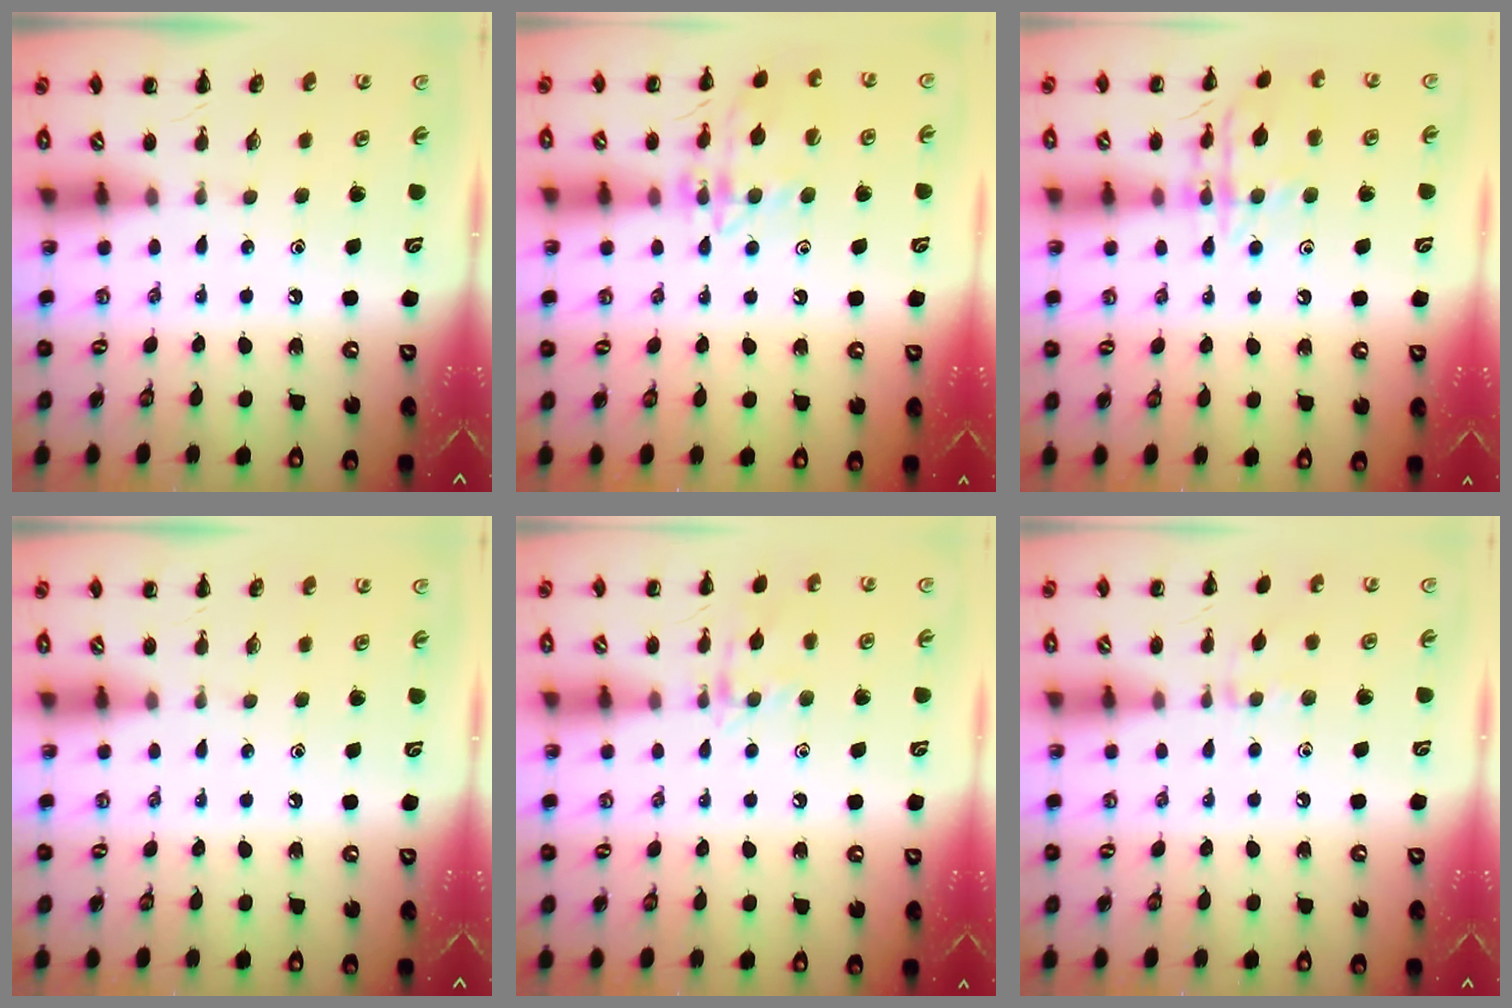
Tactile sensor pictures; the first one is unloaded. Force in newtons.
{"total": 14.9, "press": 14.8, "slide": 1.2}
{"total": 13.9, "press": 13.9, "slide": 0.9}
{"total": 0.0}
{"total": 9.2, "press": 9.1, "slide": 1.0}
{"total": 3.8, "press": 3.5, "slide": 1.4}